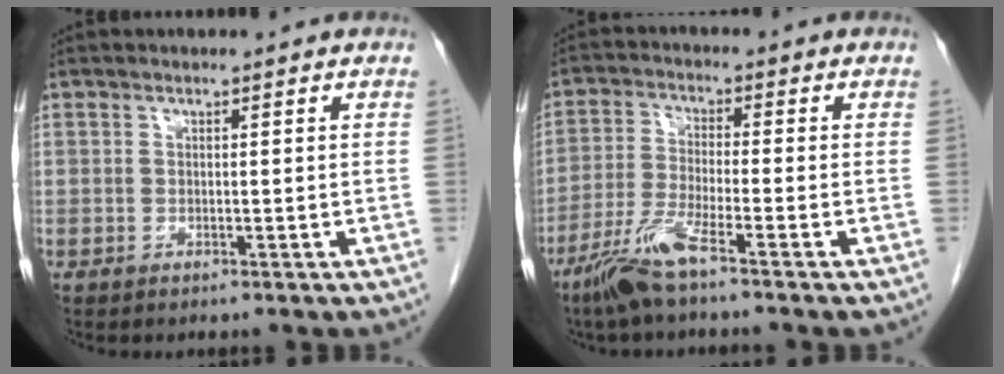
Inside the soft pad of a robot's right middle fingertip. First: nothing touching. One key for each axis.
{"total": 6.8, "fx": -4.7, "fy": -0.4, "fz": 4.8, "tx": -0.106, "ty": -0.019, "tz": -0.101}